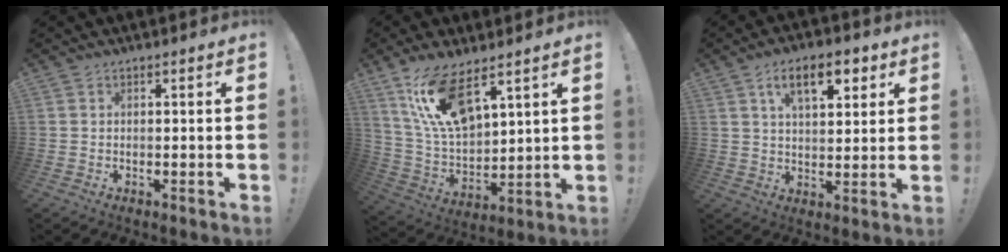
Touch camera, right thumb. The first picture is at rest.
{"total": 15.5, "force": [10.2, 5.9, 10.1], "torque": [-0.210, -0.051, 0.187]}
{"total": 11.7, "force": [5.4, 5.5, 8.7], "torque": [-0.125, -0.005, 0.091]}